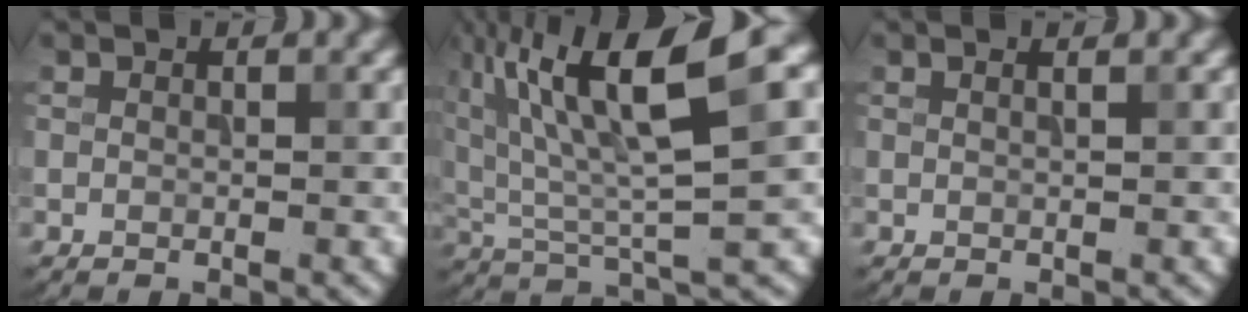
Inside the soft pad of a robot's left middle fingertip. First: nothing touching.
{"total": 13.1, "force": [5.7, 2.9, 11.4], "torque": [-0.199, 0.031, 0.101]}
{"total": 1.4, "force": [0.8, 0.6, 1.0], "torque": [0.000, -0.003, -0.004]}